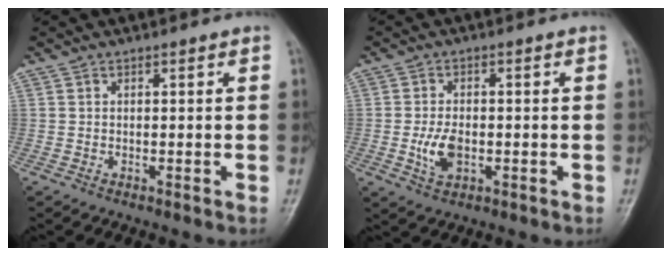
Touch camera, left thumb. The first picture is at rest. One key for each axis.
{"total": 5.2, "fx": -1.0, "fy": 3.0, "fz": 4.1, "tx": -0.077, "ty": -0.001, "tz": -0.016}